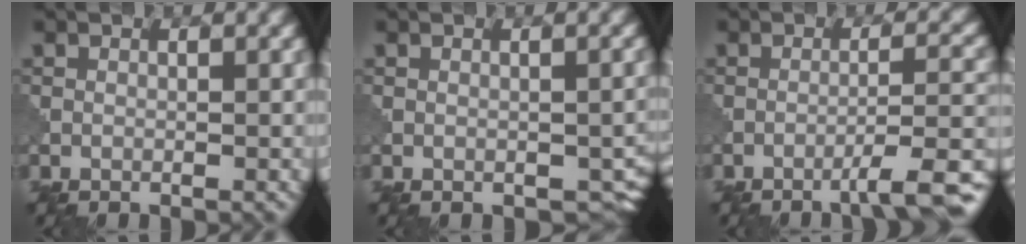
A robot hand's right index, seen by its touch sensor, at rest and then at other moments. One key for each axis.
{"total": 2.7, "fx": -0.7, "fy": 1.9, "fz": 1.8, "tx": -0.018, "ty": -0.011, "tz": -0.001}
{"total": 5.6, "fx": -3.6, "fy": 0.9, "fz": 4.3, "tx": -0.054, "ty": 0.011, "tz": -0.057}